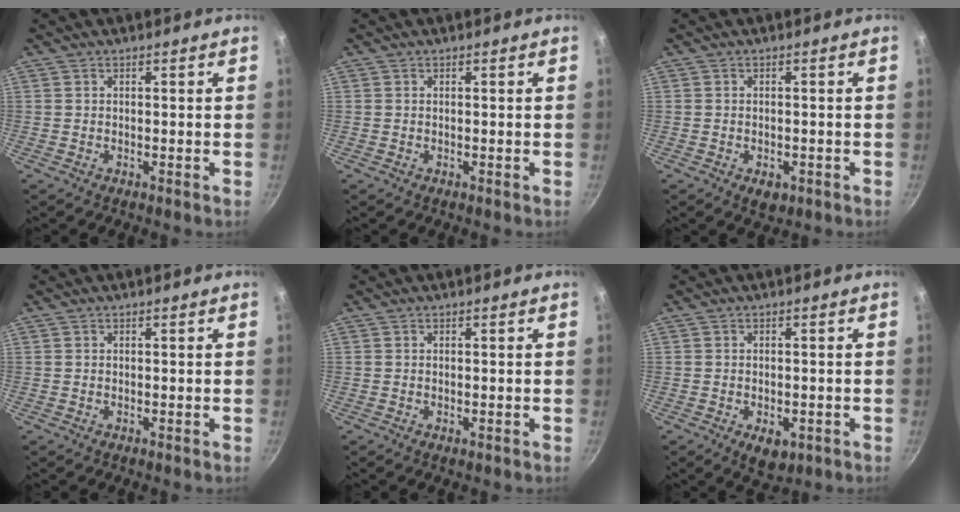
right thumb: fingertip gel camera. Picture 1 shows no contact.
{"total": 0.0}
{"total": 3.1, "force": [-1.3, 1.9, 2.0], "torque": [-0.026, 0.002, -0.011]}
{"total": 0.0}
{"total": 0.5, "force": [-0.1, 0.2, 0.4], "torque": [-0.007, 0.000, -0.002]}
{"total": 5.0, "force": [-1.8, 3.0, 3.6], "torque": [-0.040, 0.003, -0.017]}